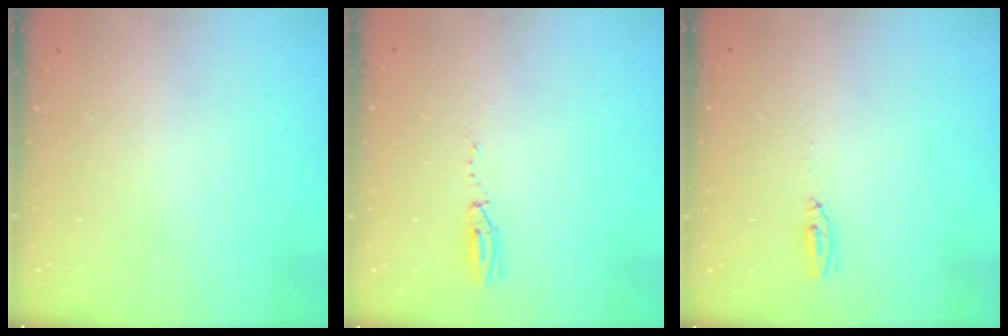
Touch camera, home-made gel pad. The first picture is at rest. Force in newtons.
{"total": 3.5, "press": 2.8, "slide": 2.2}
{"total": 3.4, "press": 3.0, "slide": 1.7}